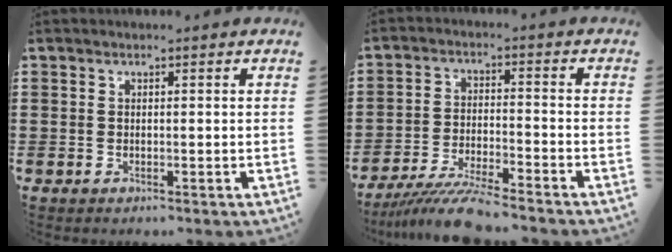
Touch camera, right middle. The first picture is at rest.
{"total": 7.0, "force": [-6.4, 0.0, 2.9], "torque": [-0.059, -0.008, -0.122]}